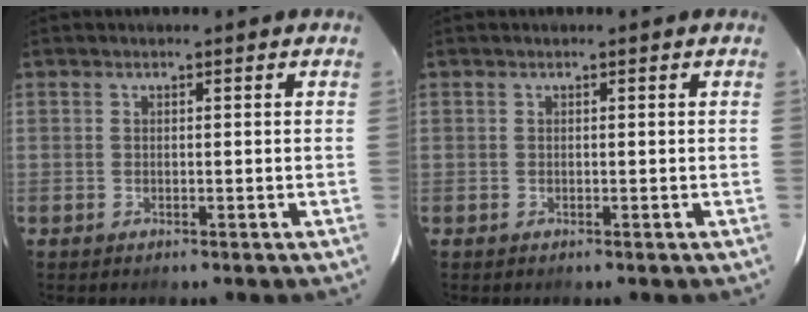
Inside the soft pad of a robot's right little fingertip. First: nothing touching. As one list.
[{"total": 0.0}]